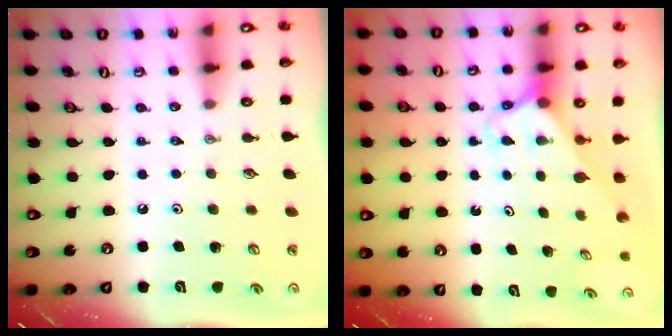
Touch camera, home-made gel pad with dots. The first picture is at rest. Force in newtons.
{"total": 2.5, "press": 2.5, "slide": 0.2}